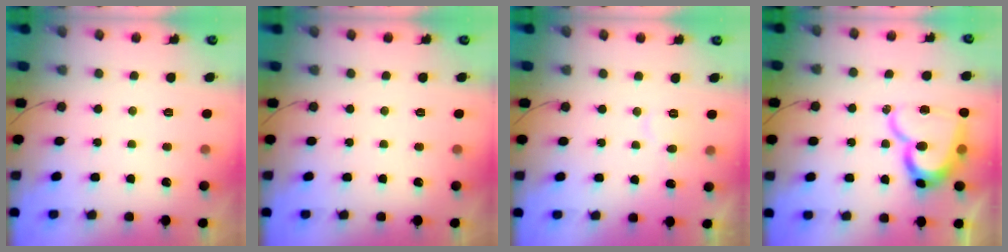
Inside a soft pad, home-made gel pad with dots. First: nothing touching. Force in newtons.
{"total": 0.0}
{"total": 5.2, "press": 5.2, "slide": 0.5}
{"total": 17.4, "press": 17.3, "slide": 1.6}